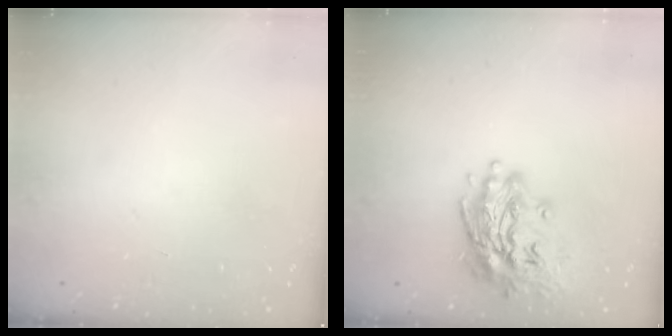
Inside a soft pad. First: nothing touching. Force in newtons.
{"total": 16.2, "press": 16.0, "slide": 2.6}